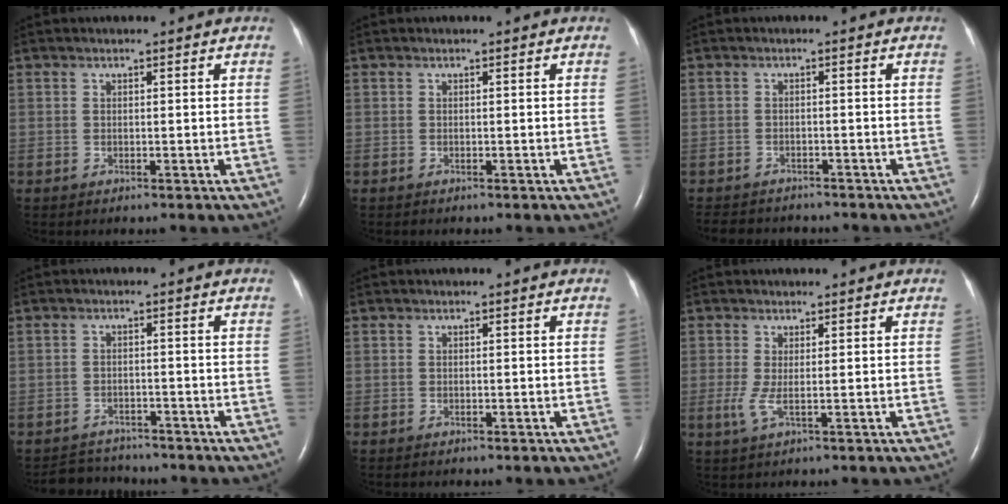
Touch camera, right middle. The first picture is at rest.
{"total": 0.0}
{"total": 7.6, "force": [-6.9, 2.4, 2.1], "torque": [-0.036, -0.003, -0.092]}
{"total": 4.6, "force": [-4.5, 1.1, -0.3], "torque": [-0.002, -0.001, -0.072]}
{"total": 0.0}
{"total": 2.2, "force": [-0.1, 0.1, 2.2], "torque": [-0.059, -0.007, -0.001]}